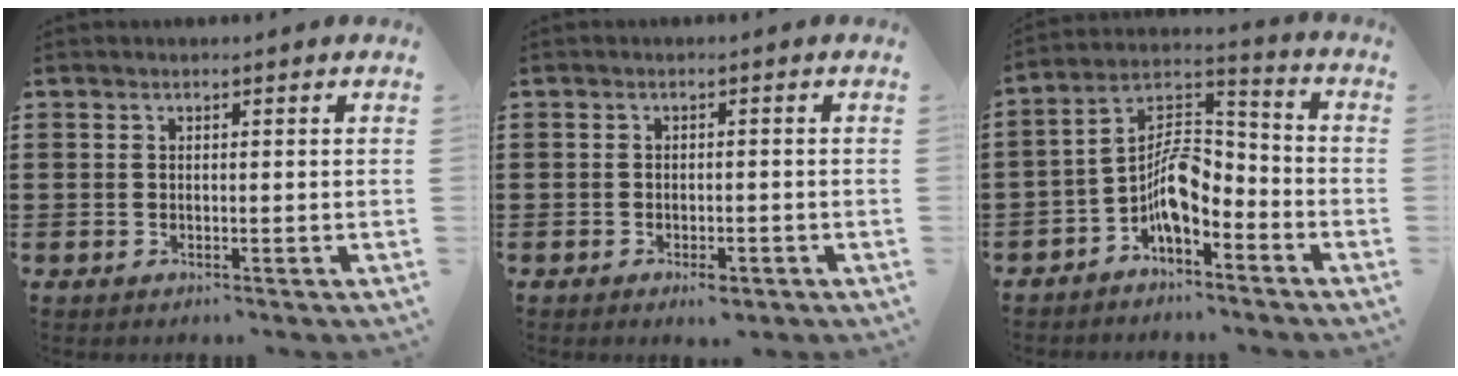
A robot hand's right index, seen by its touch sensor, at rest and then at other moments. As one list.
[{"total": 1.8, "force": [-1.4, 0.7, 0.9], "torque": [-0.021, 0.001, -0.028]}, {"total": 8.2, "force": [-4.2, 3.8, 5.9], "torque": [-0.130, 0.000, -0.084]}]